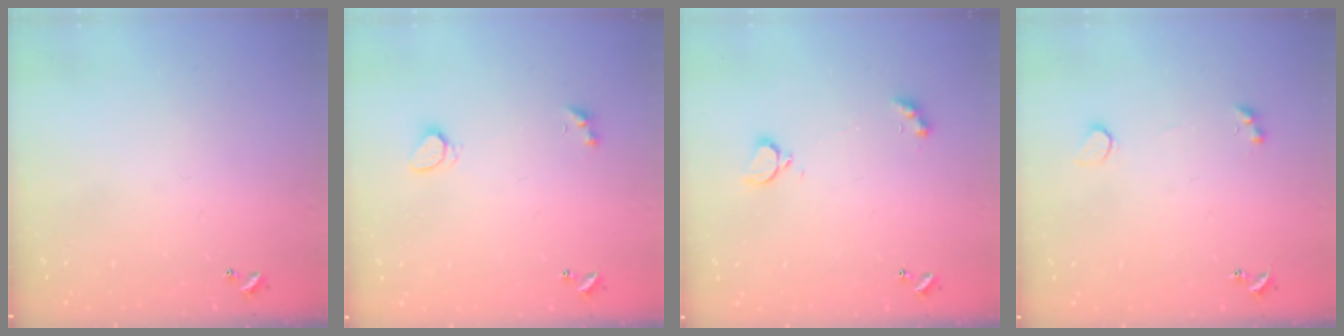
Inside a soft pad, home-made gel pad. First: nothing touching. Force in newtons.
{"total": 2.1, "press": 2.0, "slide": 0.6}
{"total": 2.9, "press": 2.9, "slide": 0.6}
{"total": 2.1, "press": 1.9, "slide": 1.0}